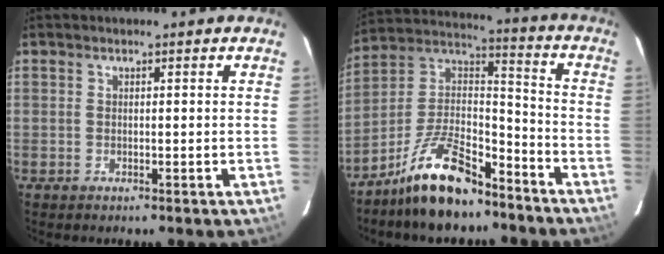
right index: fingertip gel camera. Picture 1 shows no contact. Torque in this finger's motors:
{"motor_torque": [1.07, -1.08, 0.62, 0.12]}